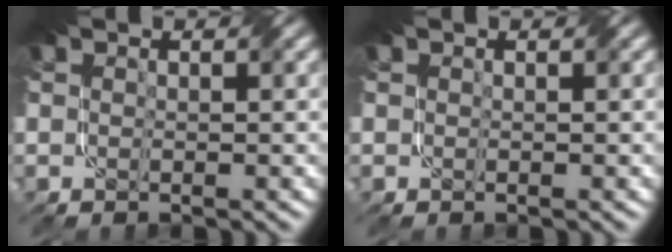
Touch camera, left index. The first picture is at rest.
{"total": 0.0}